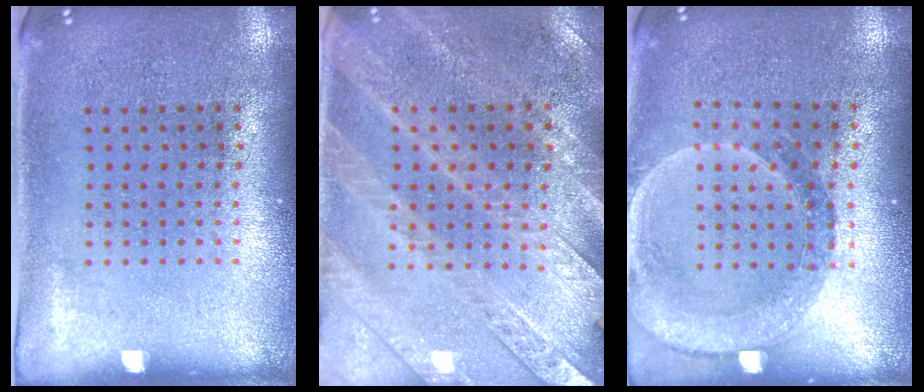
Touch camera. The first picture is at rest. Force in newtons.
{"total": 2.9, "press": 2.7, "slide": 1.1}
{"total": 1.5, "press": 1.4, "slide": 0.5}